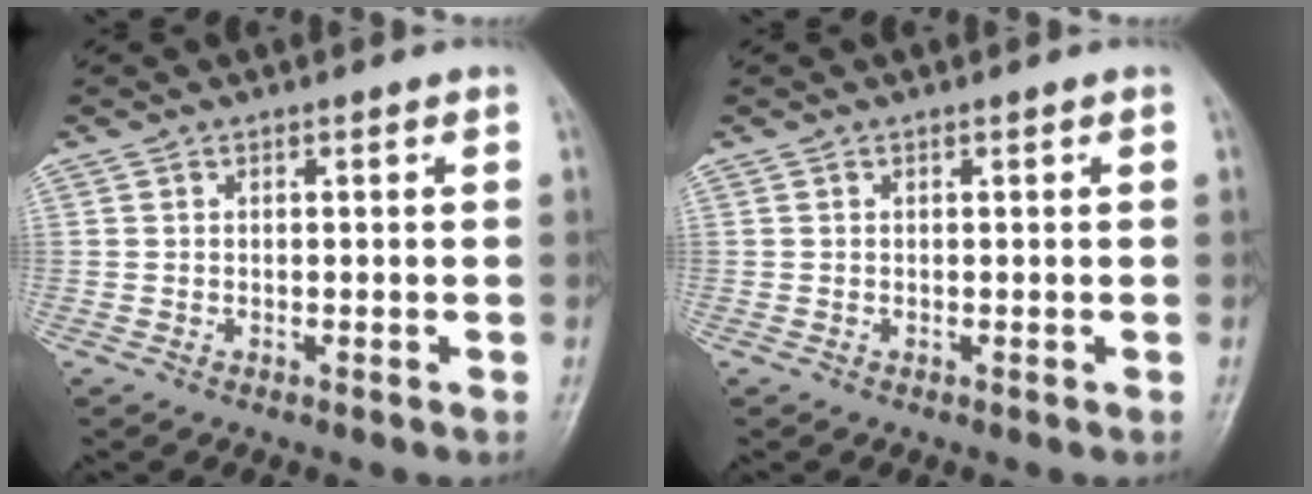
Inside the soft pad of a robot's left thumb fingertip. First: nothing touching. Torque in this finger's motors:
{"motor_torque": [0.00, 0.00, -0.01, 0.00, 0.00]}